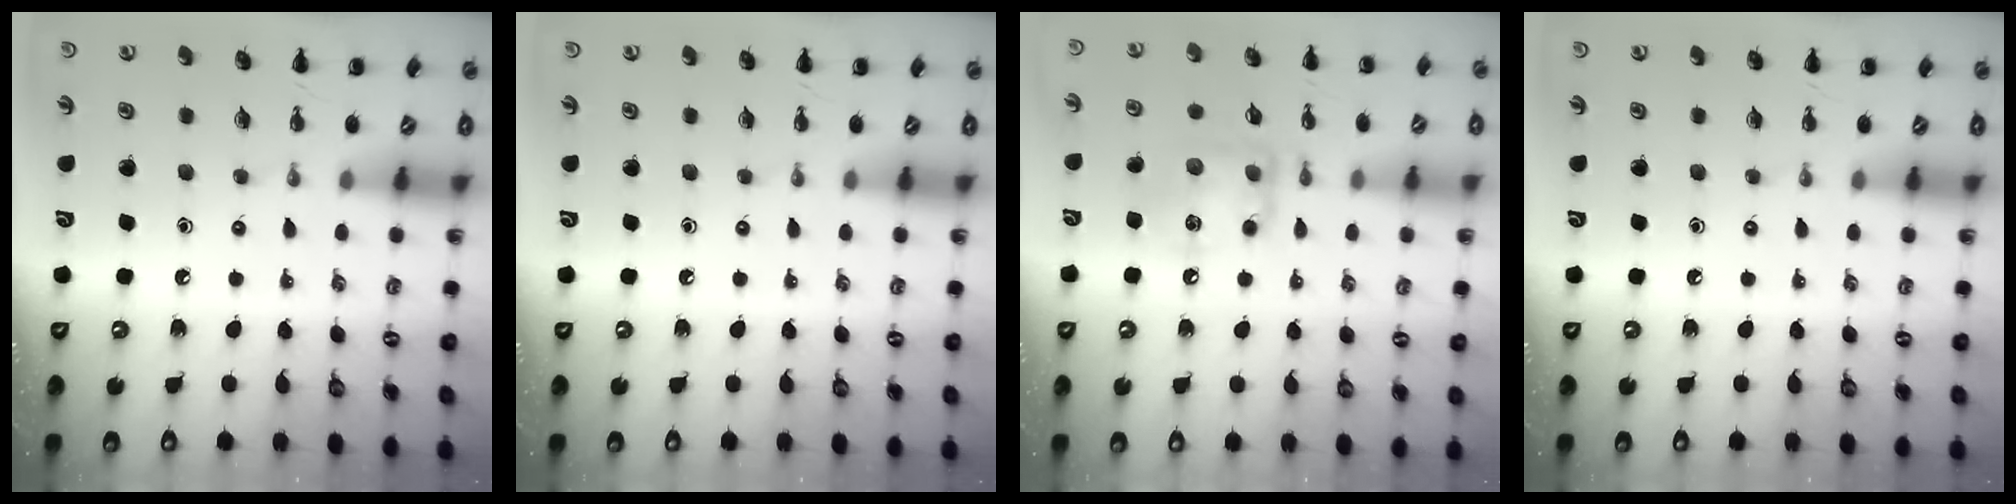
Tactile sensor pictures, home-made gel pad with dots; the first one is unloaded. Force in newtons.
{"total": 0.0}
{"total": 11.7, "press": 11.6, "slide": 1.1}
{"total": 0.0}